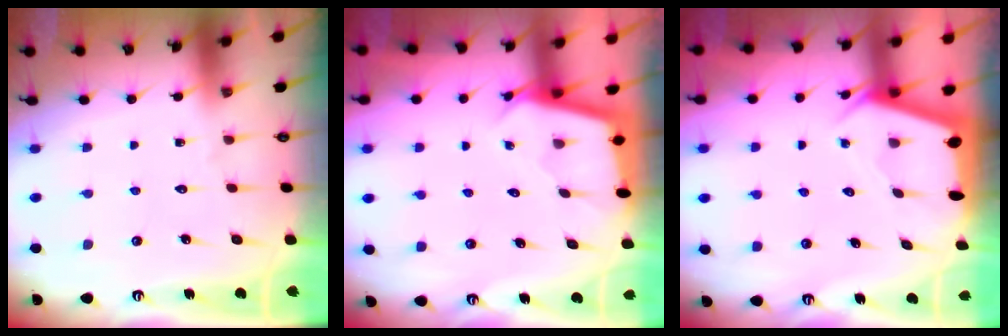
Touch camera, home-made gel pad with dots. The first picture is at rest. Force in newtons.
{"total": 2.4, "press": 2.4, "slide": 0.2}
{"total": 2.4, "press": 2.4, "slide": 0.3}